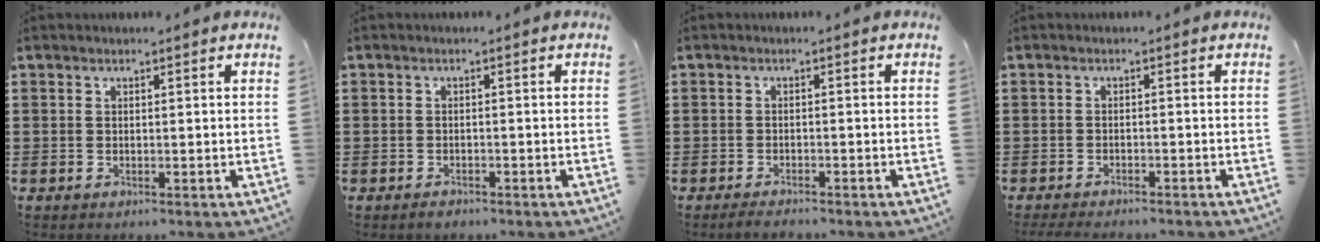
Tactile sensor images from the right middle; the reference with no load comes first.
{"total": 0.9, "force": [-0.8, 0.4, 0.1], "torque": [-0.004, 0.001, -0.017]}
{"total": 1.4, "force": [-1.4, 0.2, 0.3], "torque": [-0.007, -0.001, -0.027]}
{"total": 1.6, "force": [-1.6, 0.1, 0.2], "torque": [-0.007, -0.002, -0.033]}